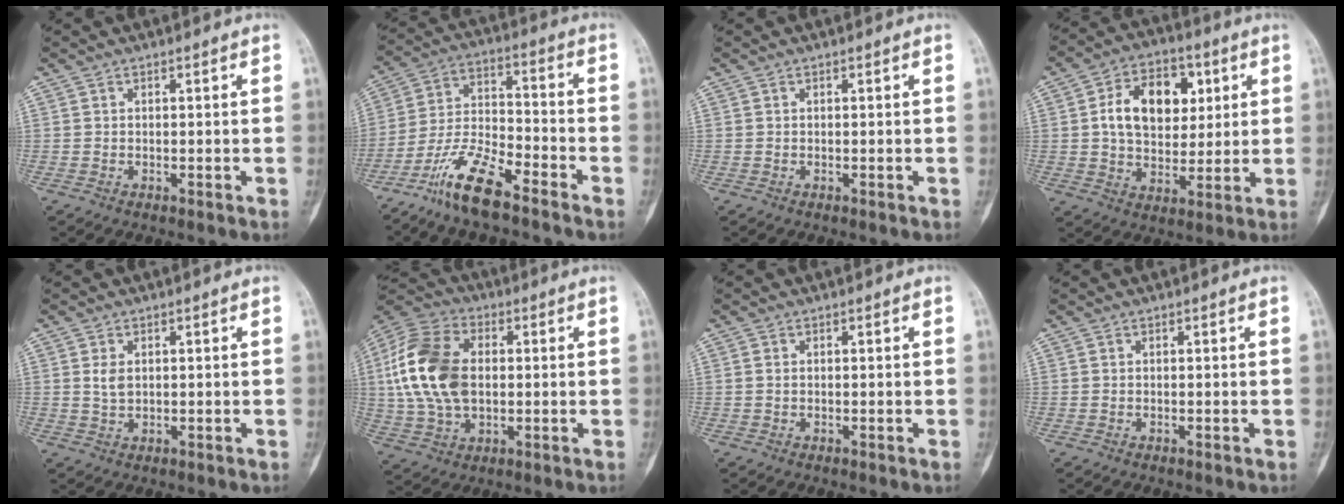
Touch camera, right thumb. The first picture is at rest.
{"total": 12.6, "force": [-9.1, 3.5, 7.9], "torque": [-0.158, 0.059, -0.179]}
{"total": 0.0}
{"total": 14.7, "force": [3.3, 10.0, 10.2], "torque": [-0.126, 0.003, 0.053]}
{"total": 2.6, "force": [0.5, 1.8, 1.9], "torque": [-0.027, -0.002, 0.012]}
{"total": 18.4, "force": [1.3, 11.9, 14.0], "torque": [-0.277, 0.013, 0.022]}
{"total": 0.7, "force": [0.0, 0.5, 0.5], "torque": [-0.008, 0.000, -0.001]}
{"total": 0.0}